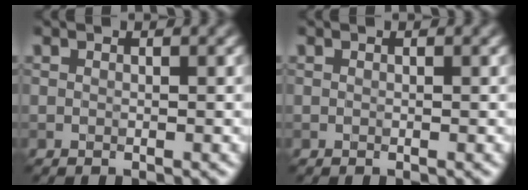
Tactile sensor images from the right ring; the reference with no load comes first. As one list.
[{"total": 0.0}]